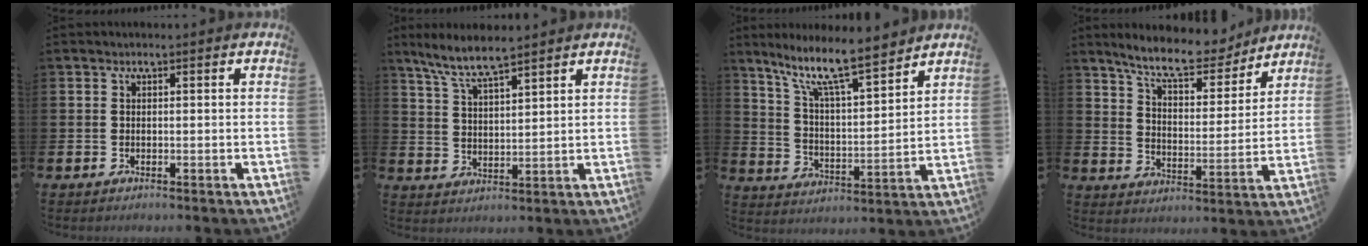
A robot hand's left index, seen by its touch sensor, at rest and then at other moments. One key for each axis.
{"total": 6.7, "fx": 6.0, "fy": 0.7, "fz": 2.8, "tx": -0.079, "ty": -0.018, "tz": 0.108}
{"total": 10.7, "fx": 9.0, "fy": 1.4, "fz": 5.5, "tx": -0.122, "ty": -0.052, "tz": 0.153}
{"total": 9.8, "fx": 8.9, "fy": 2.2, "fz": 3.4, "tx": -0.089, "ty": -0.051, "tz": 0.158}